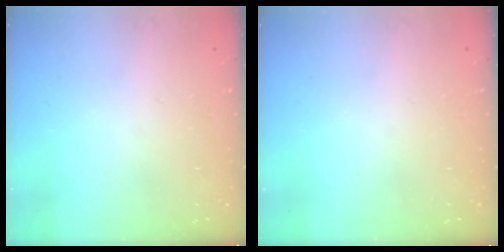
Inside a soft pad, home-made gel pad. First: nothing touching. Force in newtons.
{"total": 0.0}